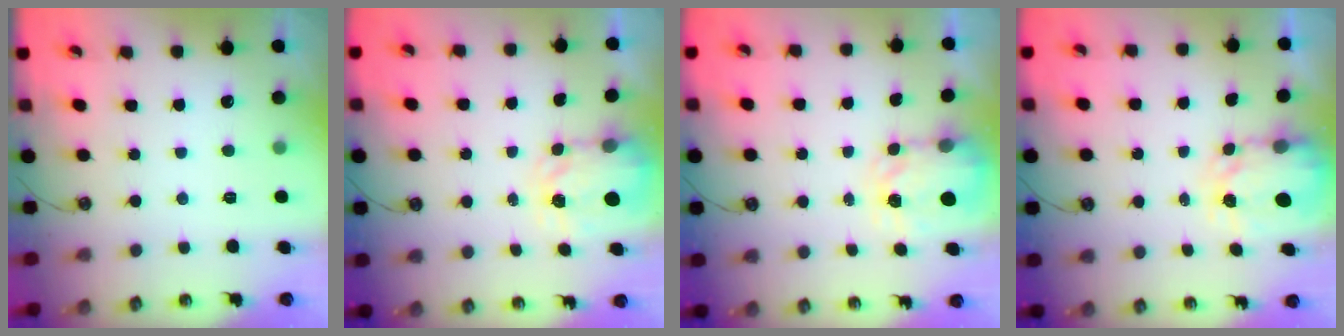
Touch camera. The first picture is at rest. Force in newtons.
{"total": 3.5, "press": 3.5, "slide": 0.5}
{"total": 3.8, "press": 3.8, "slide": 0.6}
{"total": 3.7, "press": 3.7, "slide": 0.3}